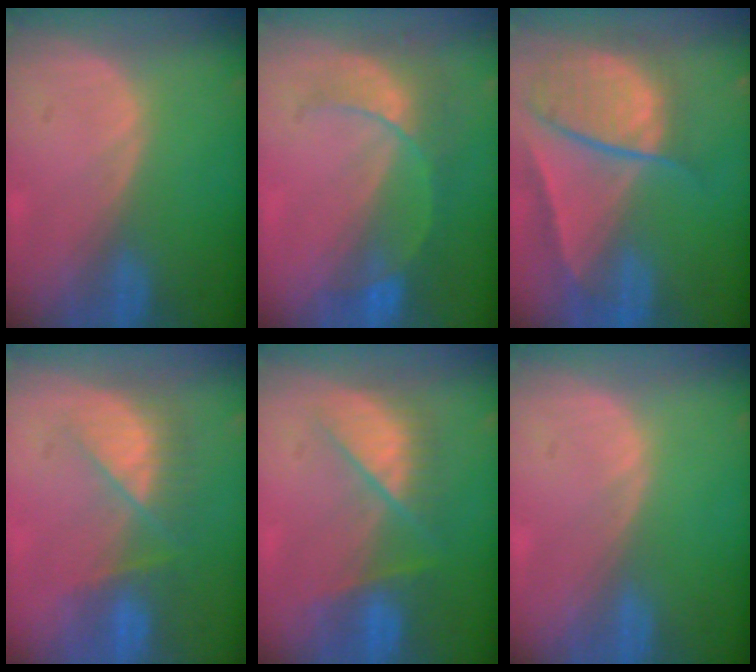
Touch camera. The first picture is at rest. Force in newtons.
{"total": 7.9, "press": 6.9, "slide": 3.8}
{"total": 10.0, "press": 8.4, "slide": 5.5}
{"total": 7.7, "press": 7.0, "slide": 3.2}
{"total": 7.1, "press": 7.0, "slide": 0.6}
{"total": 0.0}